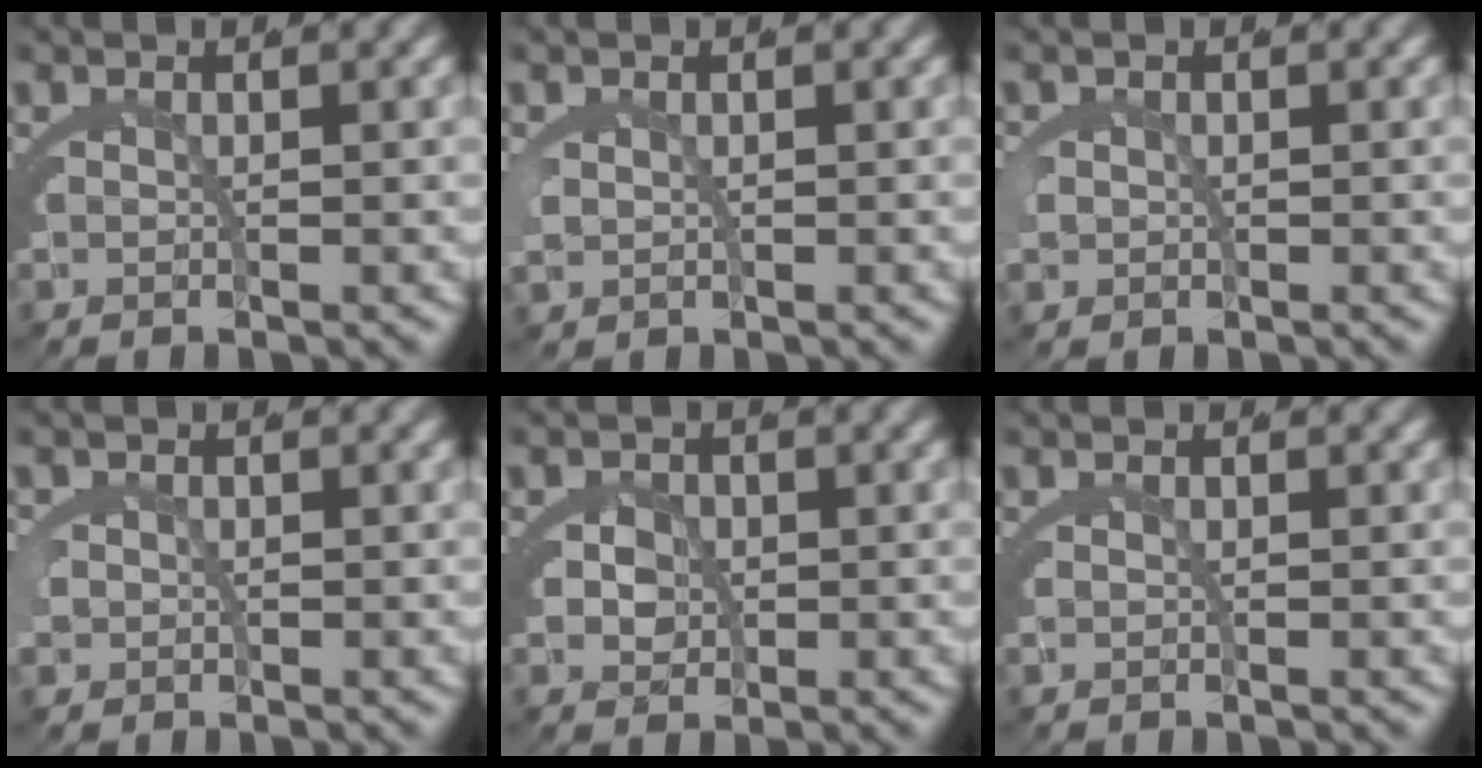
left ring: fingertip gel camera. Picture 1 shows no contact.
{"total": 1.0, "force": [0.5, 0.7, 0.6], "torque": [-0.027, -0.009, 0.019]}
{"total": 1.5, "force": [0.1, 1.4, 0.7], "torque": [-0.028, -0.010, 0.007]}
{"total": 2.0, "force": [-0.1, 1.8, 0.8], "torque": [-0.031, -0.011, 0.002]}
{"total": 3.4, "force": [-0.3, 2.9, 1.7], "torque": [-0.038, -0.020, 0.002]}
{"total": 0.0}